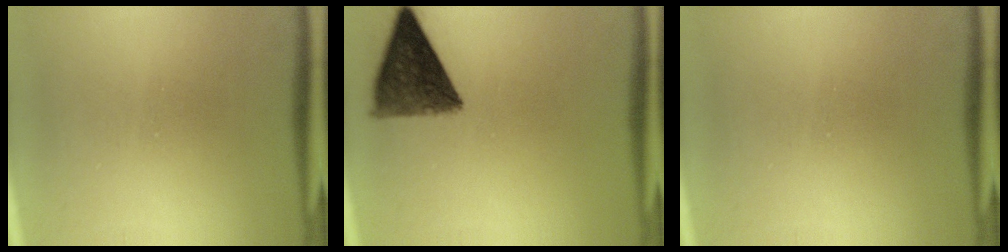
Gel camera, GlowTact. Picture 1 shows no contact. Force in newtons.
{"total": 10.4}
{"total": 0.0}